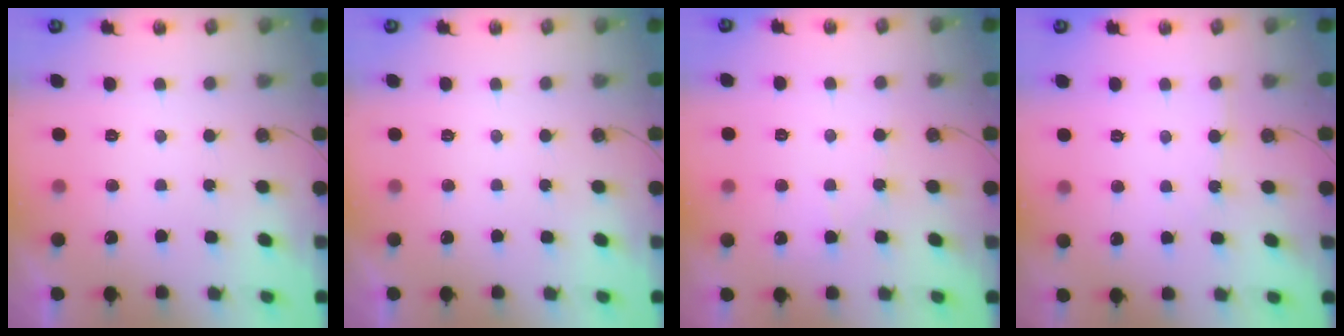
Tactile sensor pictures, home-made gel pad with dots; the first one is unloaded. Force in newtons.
{"total": 0.0}
{"total": 3.8, "press": 3.8, "slide": 0.6}
{"total": 3.2, "press": 3.2, "slide": 0.4}